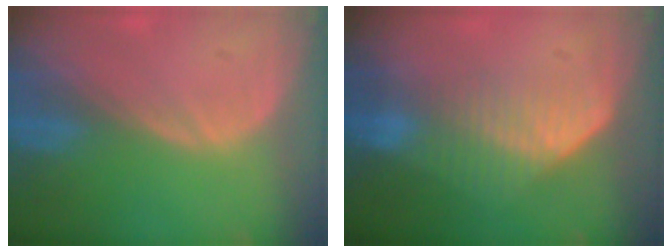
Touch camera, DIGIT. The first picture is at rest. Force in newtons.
{"total": 7.3, "press": 6.2, "slide": 3.8}